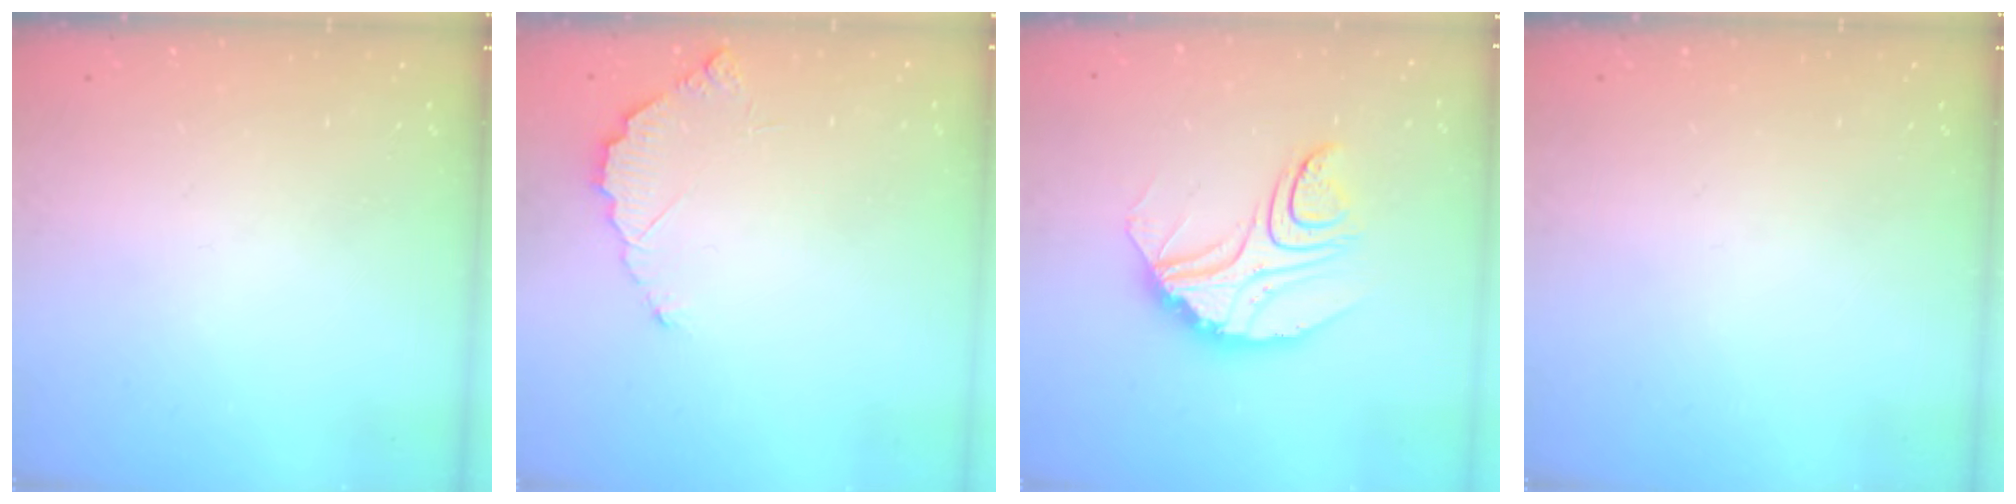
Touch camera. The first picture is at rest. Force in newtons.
{"total": 4.1, "press": 4.1, "slide": 0.3}
{"total": 11.8, "press": 11.8, "slide": 0.8}
{"total": 0.0}